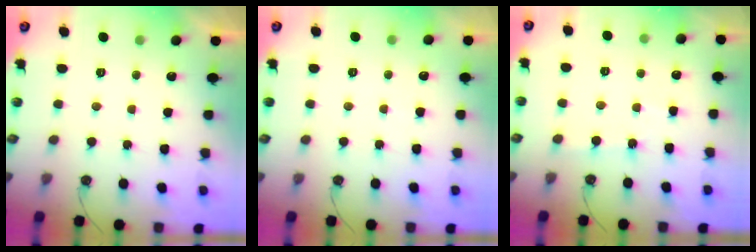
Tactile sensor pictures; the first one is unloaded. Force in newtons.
{"total": 2.5, "press": 2.4, "slide": 0.4}
{"total": 2.6, "press": 2.6, "slide": 0.3}